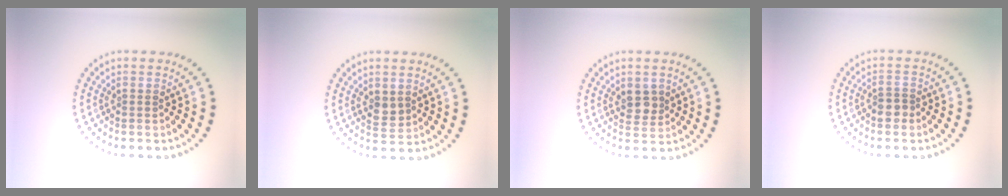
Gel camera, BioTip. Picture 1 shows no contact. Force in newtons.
{"total": 1.8, "press": 1.7, "slide": 0.4}
{"total": 1.9, "press": 1.8, "slide": 0.7}
{"total": 1.6, "press": 1.5, "slide": 0.7}